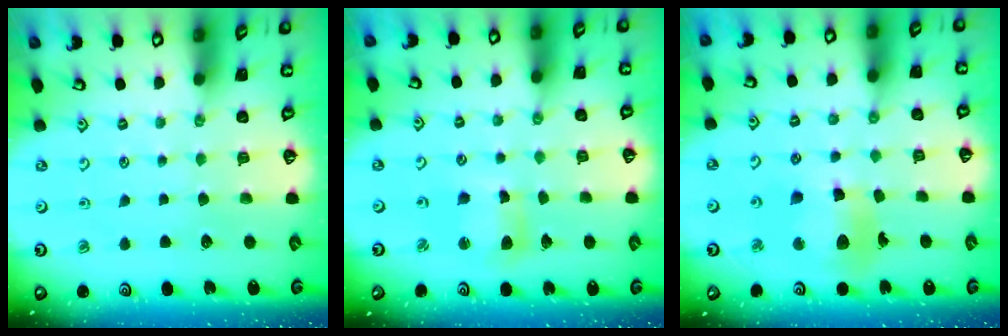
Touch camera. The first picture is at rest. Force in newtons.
{"total": 7.4, "press": 7.3, "slide": 1.2}
{"total": 12.1, "press": 12.0, "slide": 1.2}